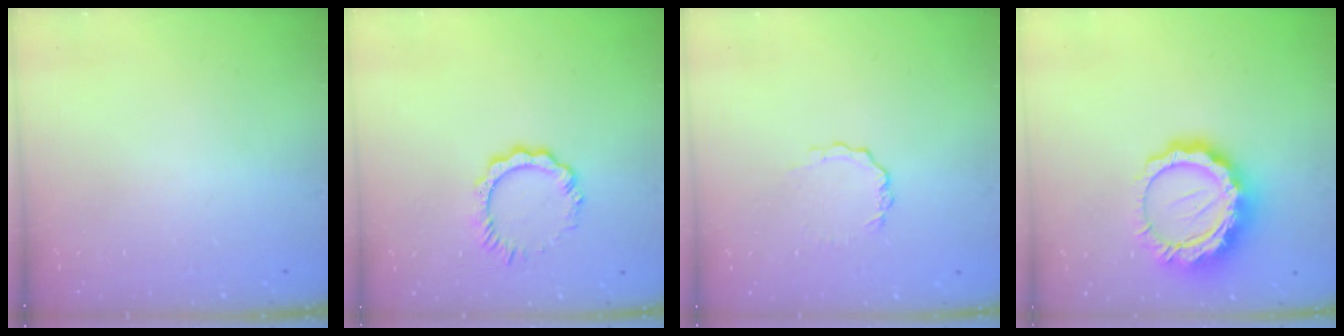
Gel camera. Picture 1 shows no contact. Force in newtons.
{"total": 6.9, "press": 6.8, "slide": 0.7}
{"total": 3.2, "press": 3.2, "slide": 0.3}
{"total": 16.0, "press": 16.0, "slide": 1.2}